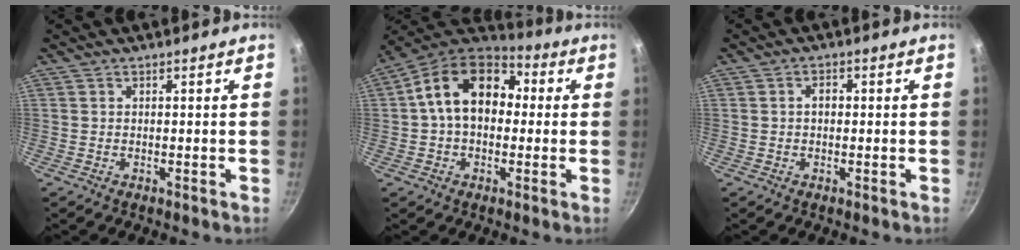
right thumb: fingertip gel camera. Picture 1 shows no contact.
{"total": 15.7, "force": [1.8, 11.2, 10.9], "torque": [-0.144, 0.035, 0.011]}
{"total": 1.8, "force": [0.1, 1.4, 1.2], "torque": [-0.016, 0.006, 0.000]}